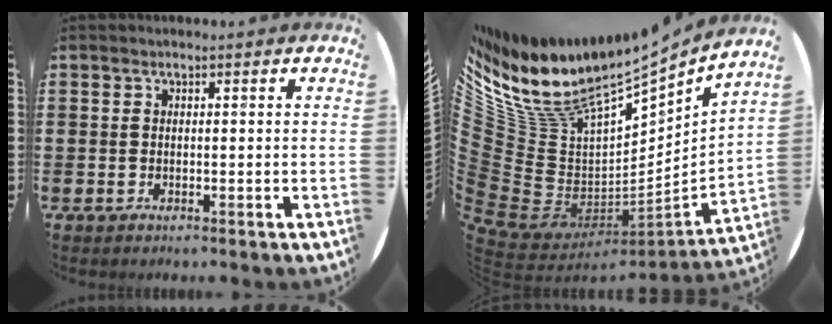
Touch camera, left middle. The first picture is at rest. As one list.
[{"total": 11.4, "force": [8.0, 6.2, 5.2], "torque": [-0.175, -0.093, 0.137]}]